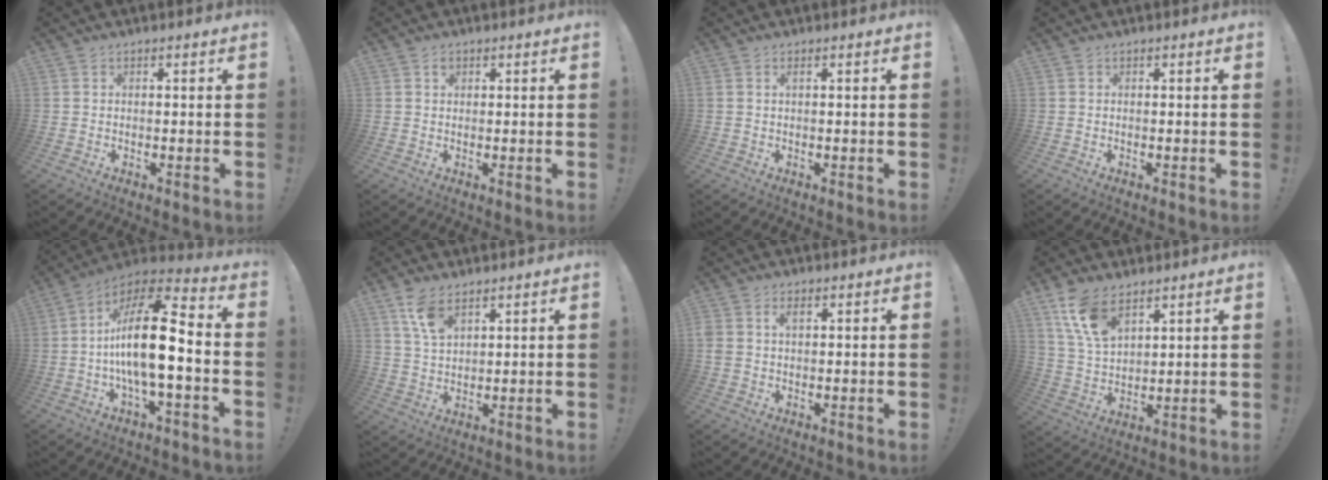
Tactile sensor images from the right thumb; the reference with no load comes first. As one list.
[{"total": 1.0, "force": [0.5, 0.8, 0.3], "torque": [0.003, -0.002, 0.007]}, {"total": 1.1, "force": [0.3, 0.0, 1.0], "torque": [-0.029, 0.005, 0.007]}, {"total": 0.0}, {"total": 20.0, "force": [-1.9, 6.5, 18.8], "torque": [-0.338, 0.014, -0.036]}, {"total": 7.5, "force": [4.7, 3.6, 4.6], "torque": [-0.084, -0.018, 0.088]}, {"total": 2.7, "force": [0.8, 1.6, 2.0], "torque": [-0.049, 0.003, 0.011]}, {"total": 11.4, "force": [7.6, 5.7, 6.4], "torque": [-0.127, -0.030, 0.149]}]